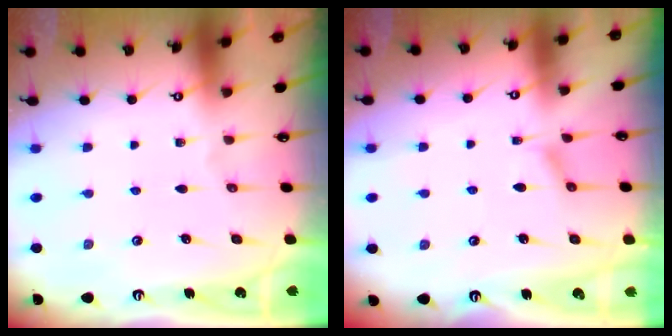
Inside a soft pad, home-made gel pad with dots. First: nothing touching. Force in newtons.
{"total": 1.8, "press": 1.7, "slide": 0.5}